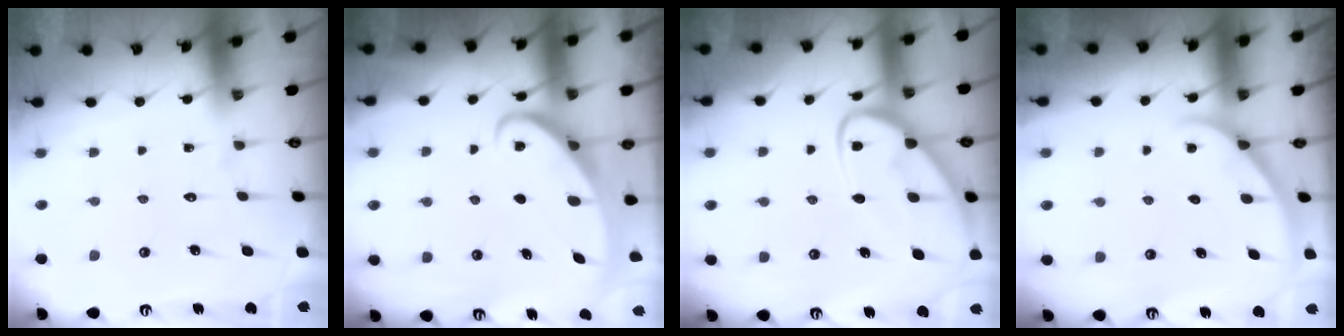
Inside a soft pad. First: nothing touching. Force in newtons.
{"total": 2.6, "press": 2.6, "slide": 0.3}
{"total": 10.3, "press": 10.2, "slide": 0.9}
{"total": 1.9, "press": 1.9, "slide": 0.2}